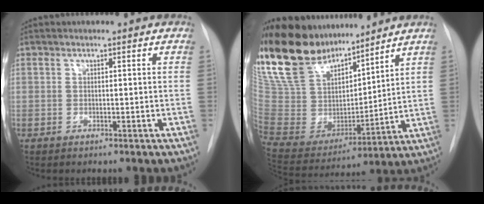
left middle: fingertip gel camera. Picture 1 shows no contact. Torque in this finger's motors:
{"motor_torque": [1.11, -1.02, 1.06, 0.21]}